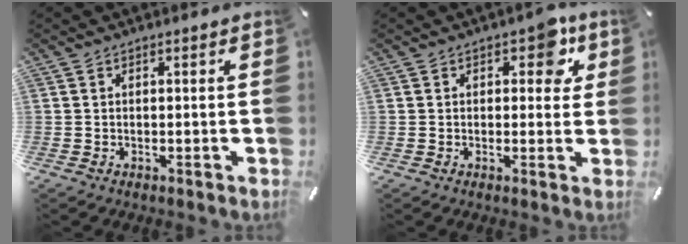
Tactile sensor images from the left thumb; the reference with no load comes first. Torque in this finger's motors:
{"motor_torque": [1.15, 1.11, 0.40, -0.48, 0.00]}